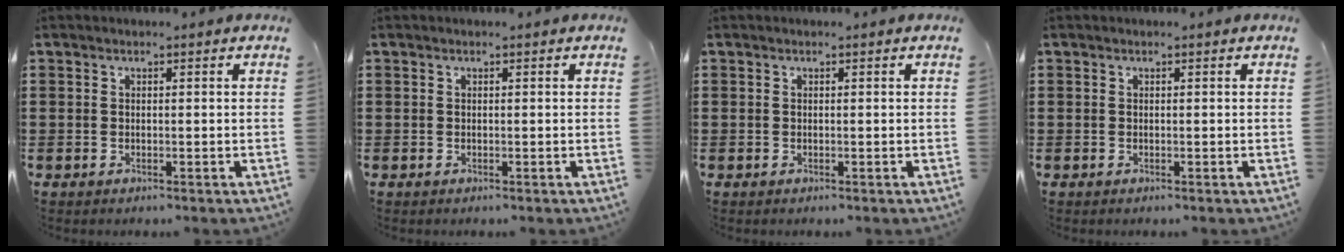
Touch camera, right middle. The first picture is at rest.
{"total": 0.0}
{"total": 0.0}
{"total": 0.0}